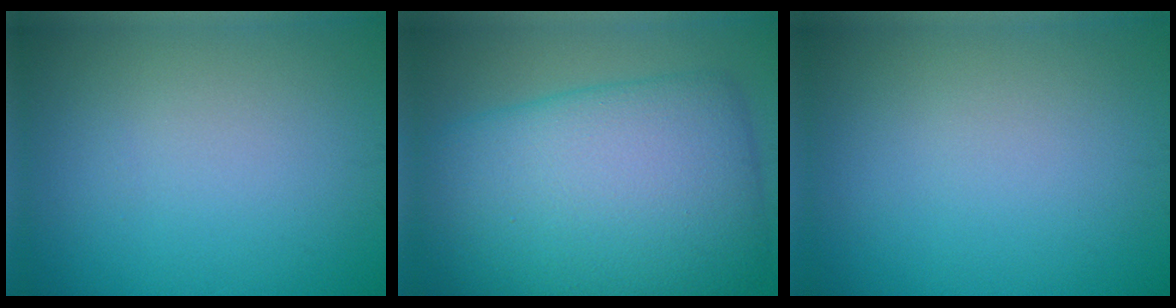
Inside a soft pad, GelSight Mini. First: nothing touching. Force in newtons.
{"total": 12.9, "press": 12.9, "slide": 0.4}
{"total": 0.0}